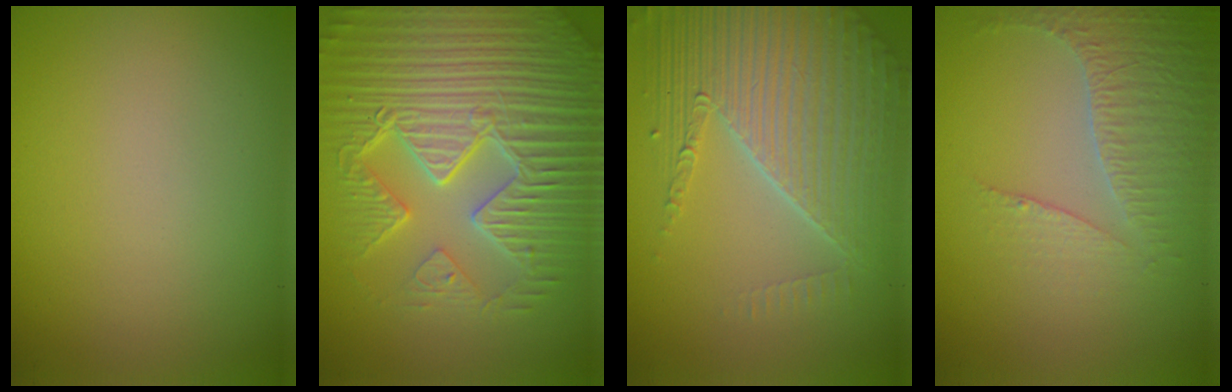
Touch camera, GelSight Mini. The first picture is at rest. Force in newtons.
{"total": 9.7, "press": 6.8, "slide": 6.9}
{"total": 7.4, "press": 5.3, "slide": 5.2}
{"total": 4.3, "press": 3.1, "slide": 2.9}